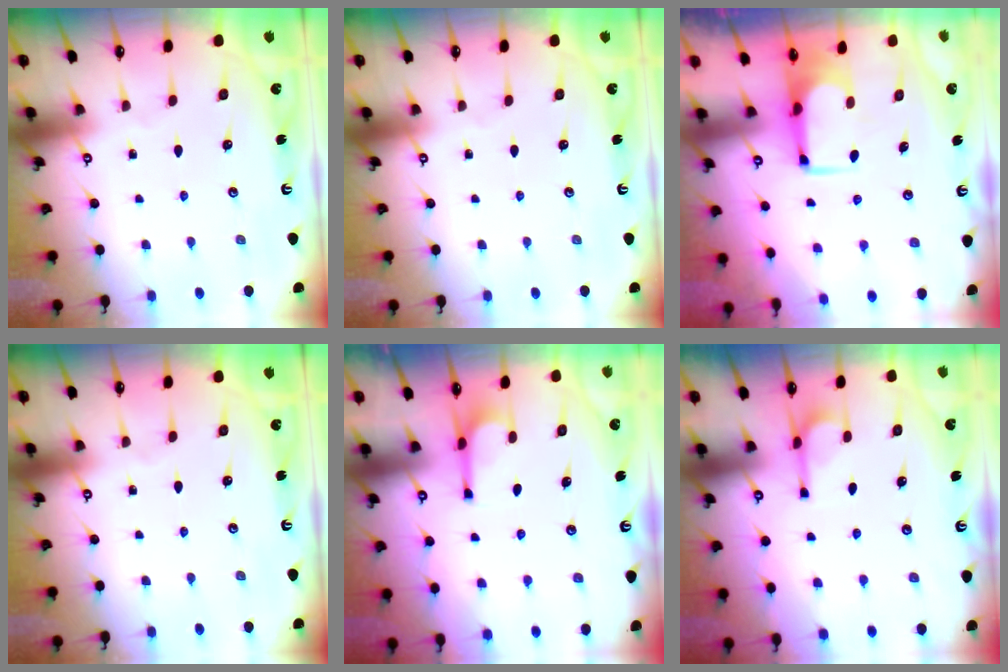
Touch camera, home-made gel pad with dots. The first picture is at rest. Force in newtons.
{"total": 0.0}
{"total": 1.6, "press": 1.5, "slide": 0.1}
{"total": 0.0}
{"total": 4.0, "press": 3.9, "slide": 0.6}
{"total": 4.0, "press": 3.9, "slide": 0.5}